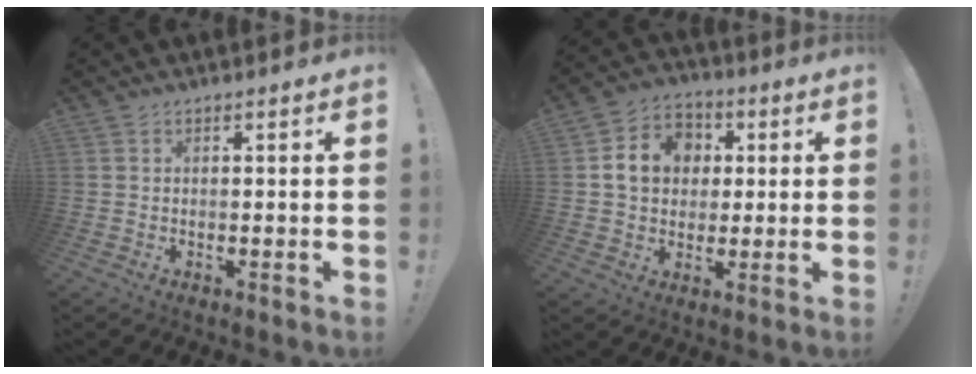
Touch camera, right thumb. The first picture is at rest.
{"total": 11.9, "force": [2.2, 10.2, 5.8], "torque": [-0.085, 0.006, 0.049]}